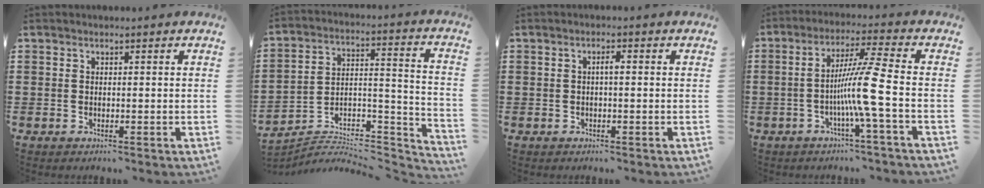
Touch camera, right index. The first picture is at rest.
{"total": 3.7, "force": [-3.4, 1.2, 1.0], "torque": [-0.022, -0.015, -0.071]}
{"total": 1.4, "force": [-0.2, 0.3, 1.4], "torque": [-0.026, 0.003, -0.004]}
{"total": 8.9, "force": [-2.2, -1.3, 8.5], "torque": [-0.155, -0.011, -0.048]}